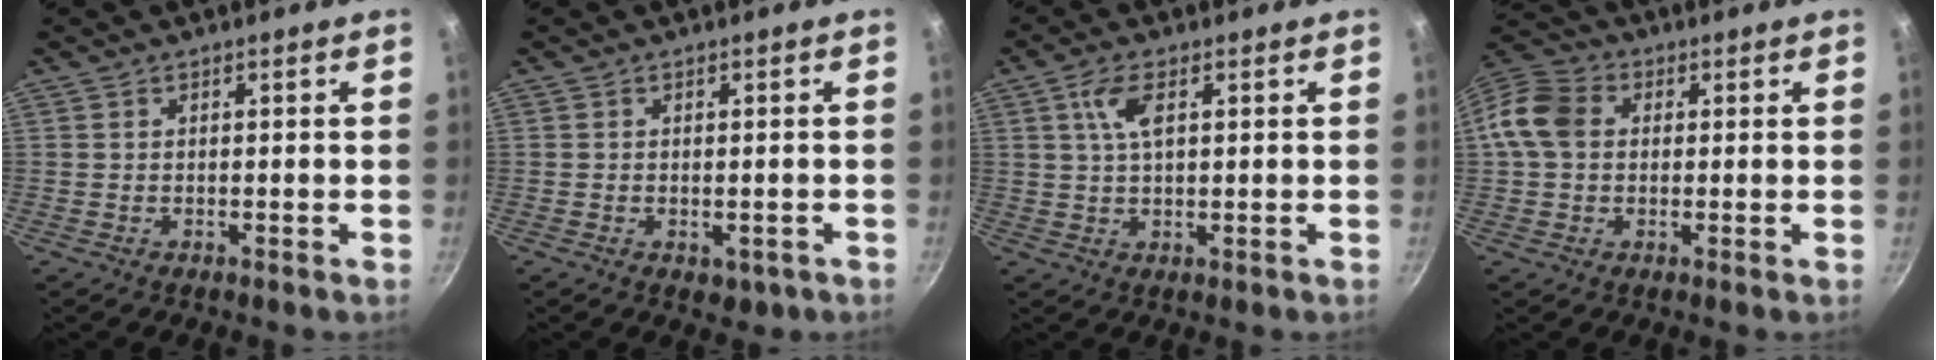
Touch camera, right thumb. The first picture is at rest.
{"total": 2.6, "force": [-0.8, 1.7, 1.8], "torque": [-0.020, -0.004, -0.007]}
{"total": 5.5, "force": [1.8, 2.4, 4.6], "torque": [-0.088, 0.004, 0.035]}
{"total": 9.1, "force": [0.9, 7.2, 5.6], "torque": [-0.093, 0.021, -0.001]}